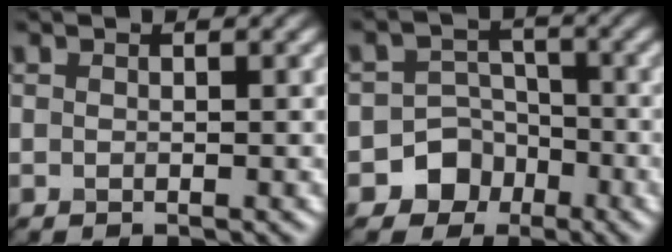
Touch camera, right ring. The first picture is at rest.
{"total": 5.8, "force": [-3.1, 4.8, 0.6], "torque": [0.023, -0.003, -0.074]}